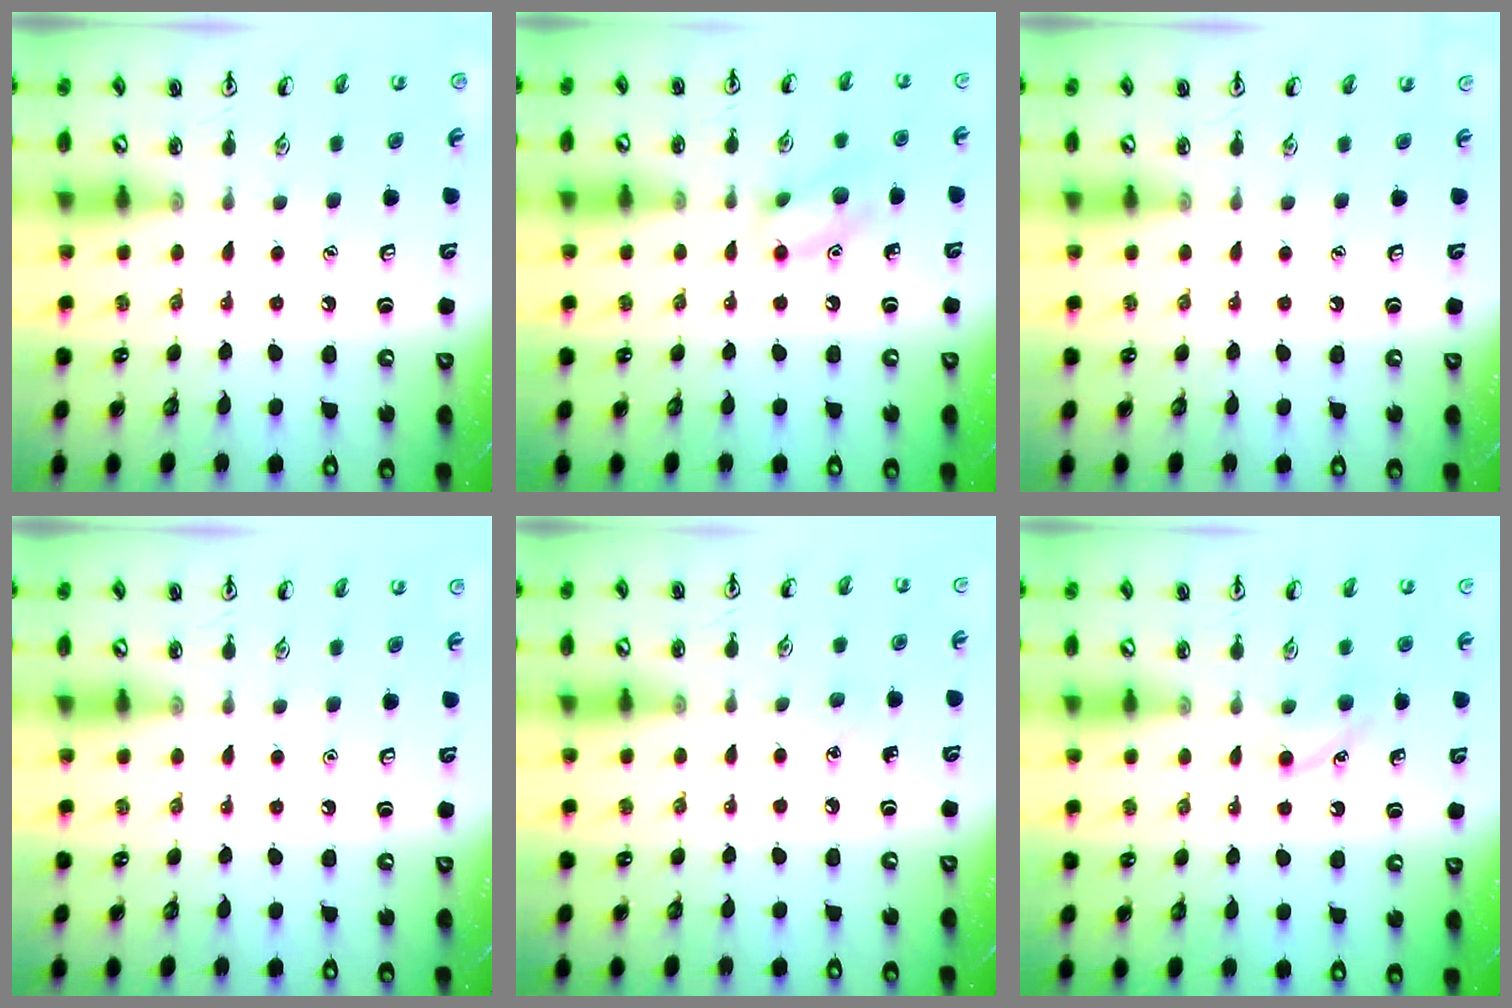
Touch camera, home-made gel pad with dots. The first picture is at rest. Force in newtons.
{"total": 10.0, "press": 9.8, "slide": 1.7}
{"total": 0.0}
{"total": 0.0}
{"total": 3.3, "press": 3.1, "slide": 1.2}
{"total": 5.5, "press": 5.3, "slide": 1.6}